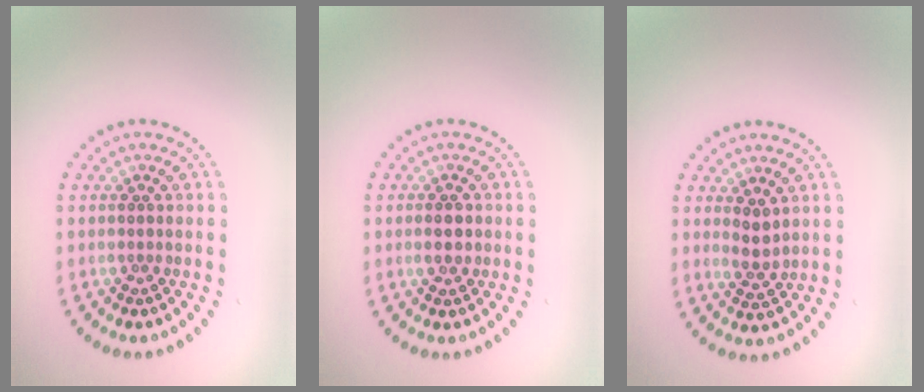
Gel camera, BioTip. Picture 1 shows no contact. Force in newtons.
{"total": 1.5, "press": 1.5, "slide": 0.1}
{"total": 1.8, "press": 1.6, "slide": 0.7}